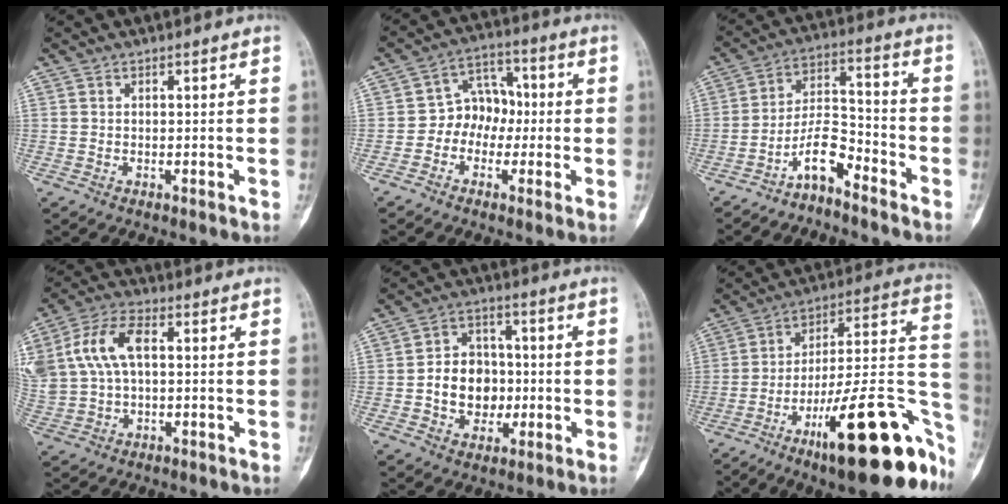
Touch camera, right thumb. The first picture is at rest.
{"total": 7.9, "force": [-1.1, 6.5, 4.5], "torque": [-0.028, 0.032, -0.034]}
{"total": 10.6, "force": [-7.4, 4.1, 6.3], "torque": [-0.114, 0.087, -0.142]}
{"total": 13.0, "force": [2.7, 7.5, 10.3], "torque": [-0.227, 0.023, 0.053]}
{"total": 10.6, "force": [-1.1, 8.6, 6.1], "torque": [-0.059, 0.022, -0.019]}
{"total": 28.3, "force": [-13.3, 7.8, 23.7], "torque": [-0.267, 0.077, -0.198]}